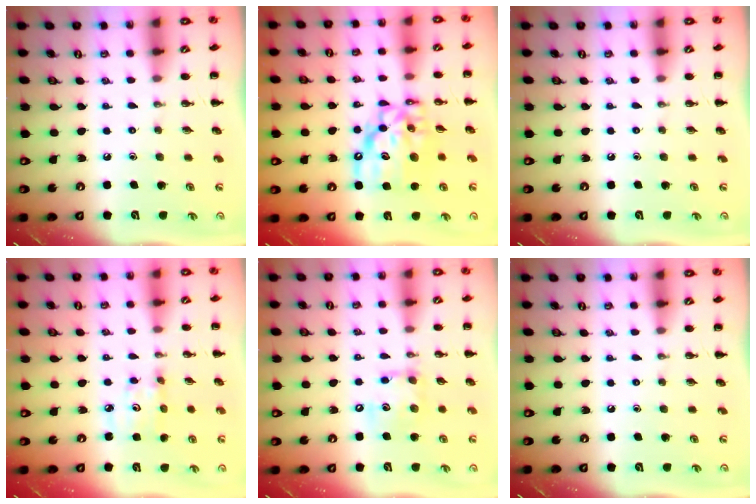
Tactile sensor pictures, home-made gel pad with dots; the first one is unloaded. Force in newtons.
{"total": 12.4, "press": 11.9, "slide": 3.5}
{"total": 0.0}
{"total": 3.5, "press": 3.4, "slide": 0.5}
{"total": 10.8, "press": 10.6, "slide": 1.6}
{"total": 0.0}